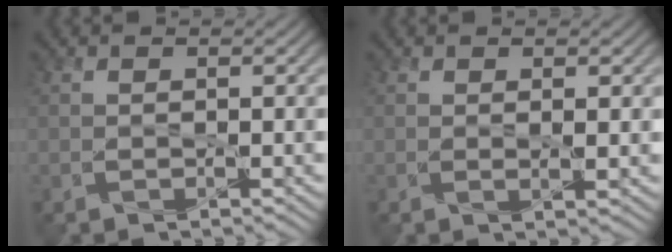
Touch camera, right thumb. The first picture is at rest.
{"total": 1.0, "force": [0.4, 0.1, 0.9], "torque": [-0.019, 0.003, 0.005]}